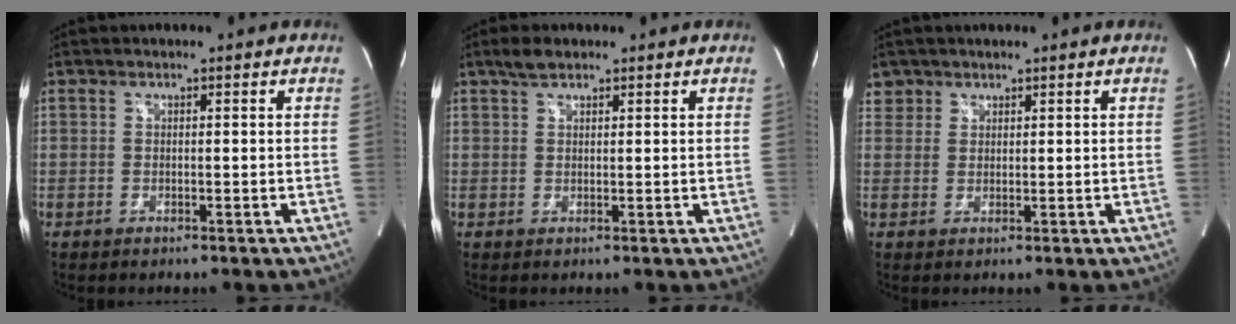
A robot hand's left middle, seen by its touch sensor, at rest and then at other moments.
{"total": 2.4, "force": [1.8, 1.0, 1.2], "torque": [-0.028, 0.008, 0.034]}
{"total": 2.4, "force": [1.6, 1.7, -0.4], "torque": [0.018, 0.007, 0.026]}